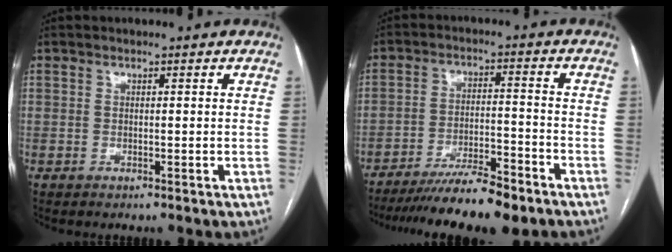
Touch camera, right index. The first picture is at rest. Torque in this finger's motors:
{"motor_torque": [0.92, -0.61, 0.77, 0.15]}